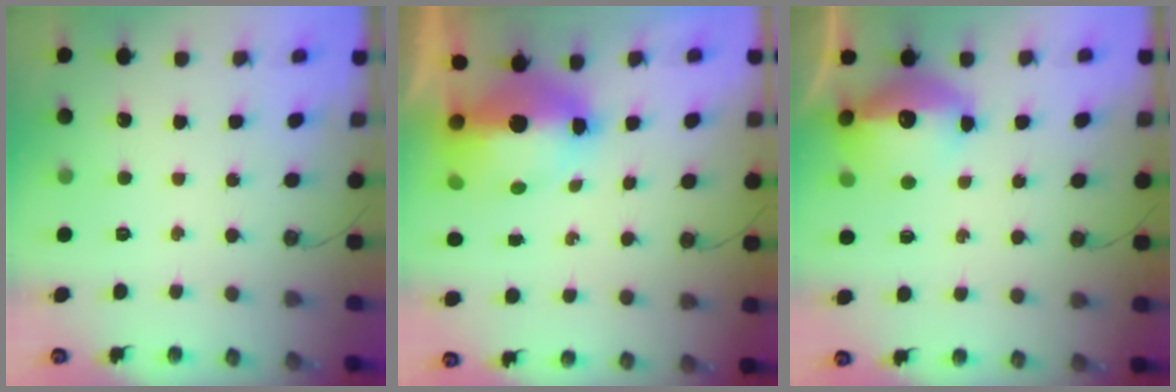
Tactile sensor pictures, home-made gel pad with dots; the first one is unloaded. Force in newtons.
{"total": 11.4, "press": 11.2, "slide": 1.6}
{"total": 13.7, "press": 13.7, "slide": 1.4}